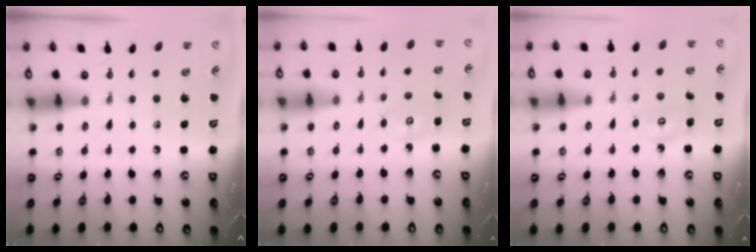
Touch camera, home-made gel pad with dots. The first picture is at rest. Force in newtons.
{"total": 2.7, "press": 2.7, "slide": 0.3}
{"total": 4.8, "press": 4.8, "slide": 0.4}